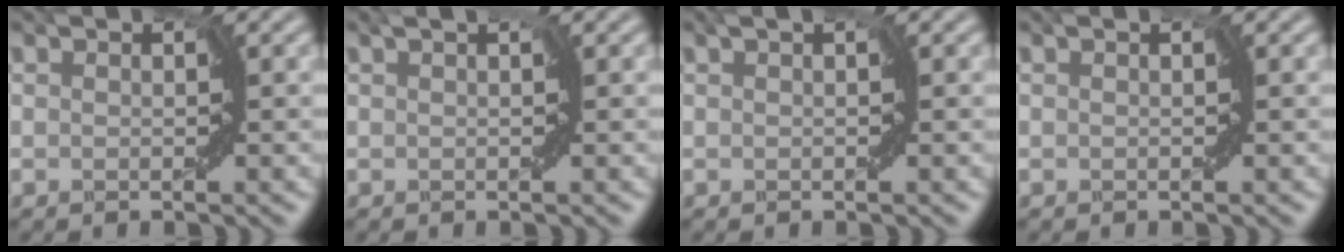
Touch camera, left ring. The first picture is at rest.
{"total": 0.9, "force": [0.5, 0.3, 0.7], "torque": [-0.007, 0.004, 0.001]}
{"total": 0.6, "force": [0.3, 0.1, 0.5], "torque": [-0.009, 0.002, 0.002]}
{"total": 0.0}